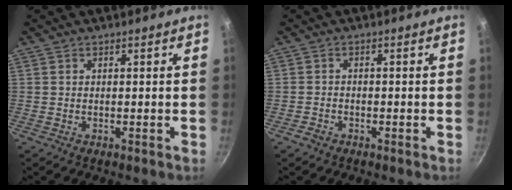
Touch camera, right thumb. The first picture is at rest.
{"total": 1.7, "force": [-1.2, 1.0, 0.5], "torque": [-0.011, 0.014, -0.024]}